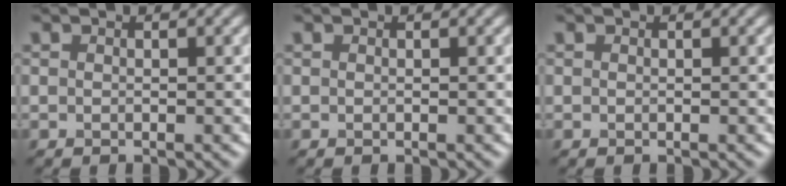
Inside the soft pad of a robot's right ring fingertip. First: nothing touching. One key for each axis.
{"total": 0.0}
{"total": 0.0}